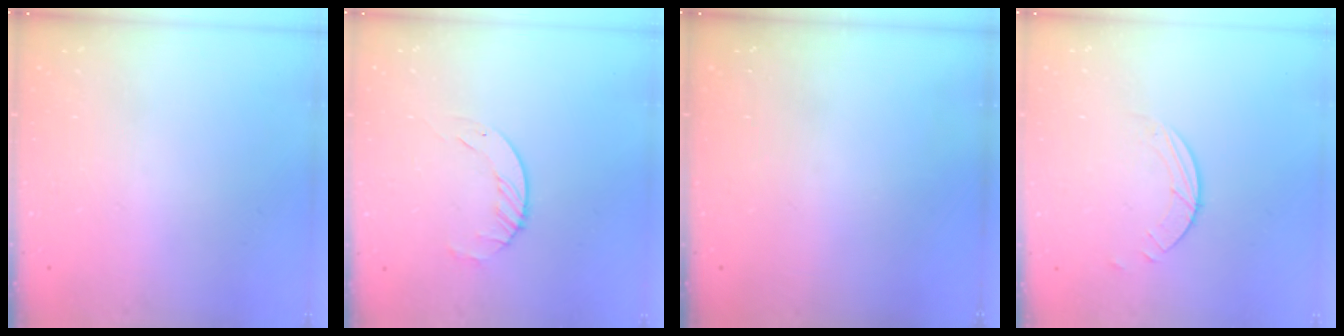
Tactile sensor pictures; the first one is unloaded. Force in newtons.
{"total": 3.5, "press": 3.4, "slide": 0.4}
{"total": 0.0}
{"total": 2.0, "press": 2.0, "slide": 0.2}